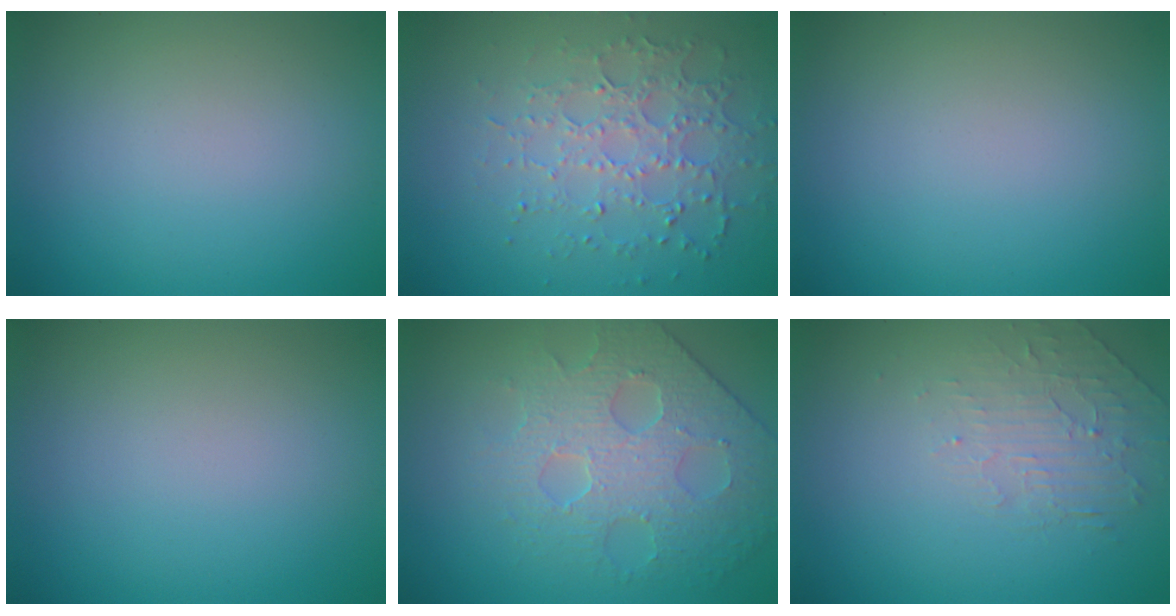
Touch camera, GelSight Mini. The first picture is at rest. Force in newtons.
{"total": 3.5, "press": 3.3, "slide": 1.2}
{"total": 0.0}
{"total": 0.0}
{"total": 4.2, "press": 4.2, "slide": 0.3}
{"total": 2.0, "press": 0.9, "slide": 1.8}